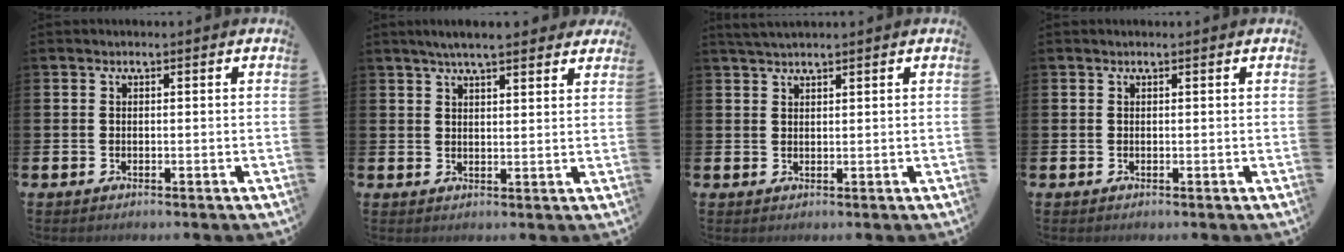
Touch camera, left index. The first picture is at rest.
{"total": 4.7, "force": [4.2, 0.7, 2.1], "torque": [-0.040, -0.012, 0.073]}
{"total": 2.1, "force": [2.0, 0.2, 0.7], "torque": [-0.016, -0.001, 0.036]}
{"total": 0.0}